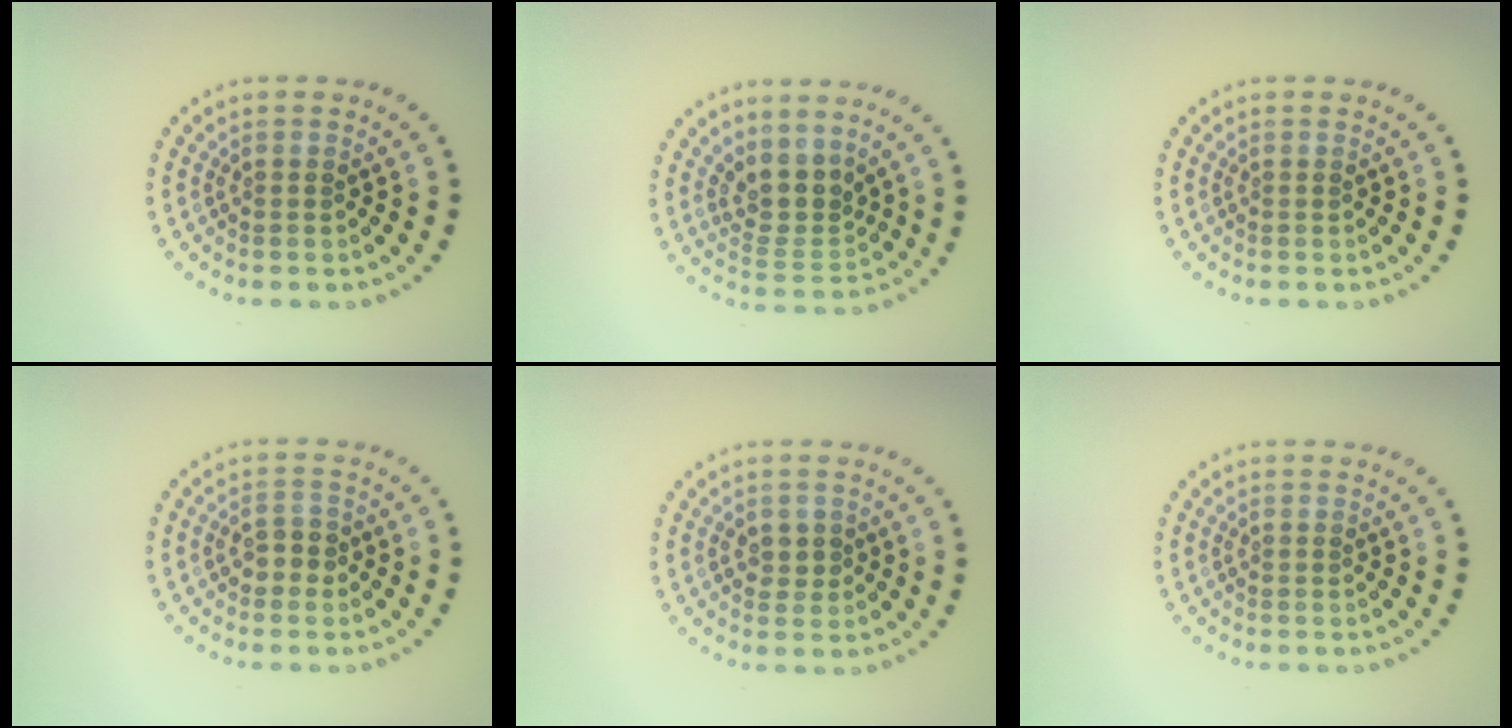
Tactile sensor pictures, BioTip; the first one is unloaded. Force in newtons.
{"total": 3.3, "press": 2.5, "slide": 2.2}
{"total": 0.0}
{"total": 1.9, "press": 1.8, "slide": 0.5}
{"total": 1.3, "press": 1.3, "slide": 0.3}
{"total": 0.0}